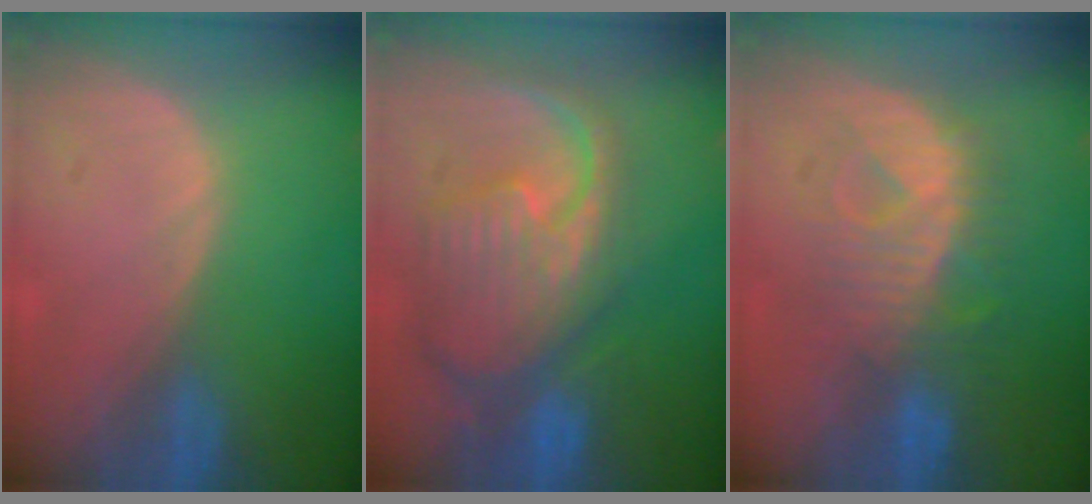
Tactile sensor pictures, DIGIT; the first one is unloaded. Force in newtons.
{"total": 12.2, "press": 10.5, "slide": 6.2}
{"total": 8.2, "press": 8.0, "slide": 1.5}